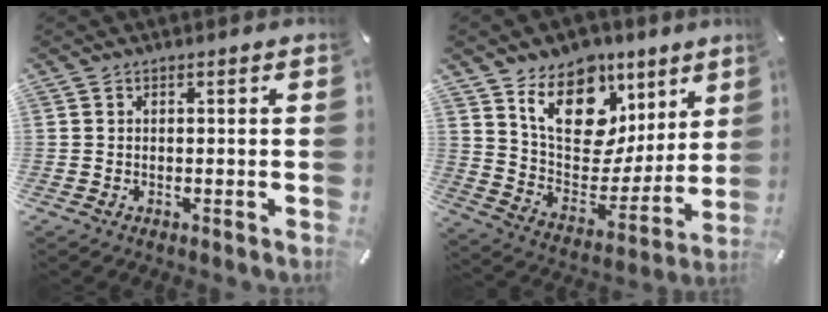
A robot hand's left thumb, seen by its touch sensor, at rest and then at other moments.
{"total": 16.6, "force": [9.6, 11.4, 7.3], "torque": [-0.112, -0.071, 0.174]}